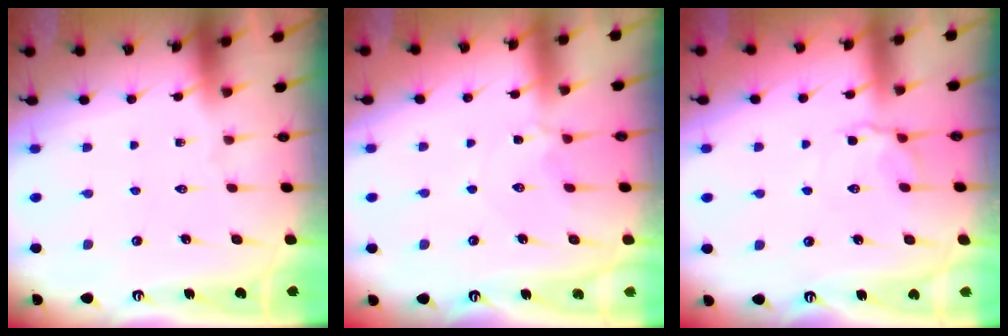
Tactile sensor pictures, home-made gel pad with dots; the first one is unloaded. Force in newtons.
{"total": 4.0, "press": 4.0, "slide": 0.8}
{"total": 4.6, "press": 4.4, "slide": 1.2}